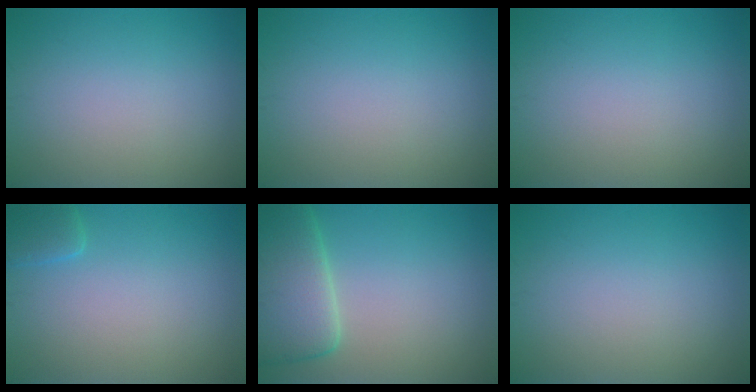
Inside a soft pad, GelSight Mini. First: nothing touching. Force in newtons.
{"total": 0.0}
{"total": 0.0}
{"total": 1.6, "press": 1.6, "slide": 0.2}
{"total": 6.4, "press": 6.3, "slide": 0.8}
{"total": 0.0}